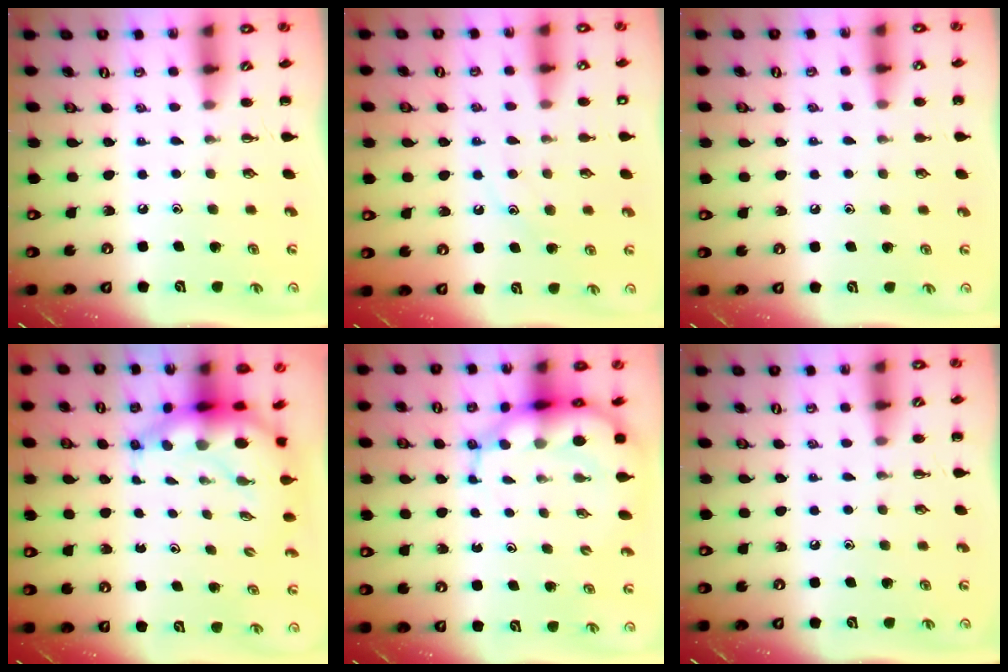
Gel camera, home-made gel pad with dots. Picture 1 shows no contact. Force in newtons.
{"total": 10.3, "press": 10.2, "slide": 1.3}
{"total": 6.2, "press": 5.9, "slide": 2.1}
{"total": 8.3, "press": 8.0, "slide": 2.1}
{"total": 9.0, "press": 8.6, "slide": 2.4}
{"total": 0.0}